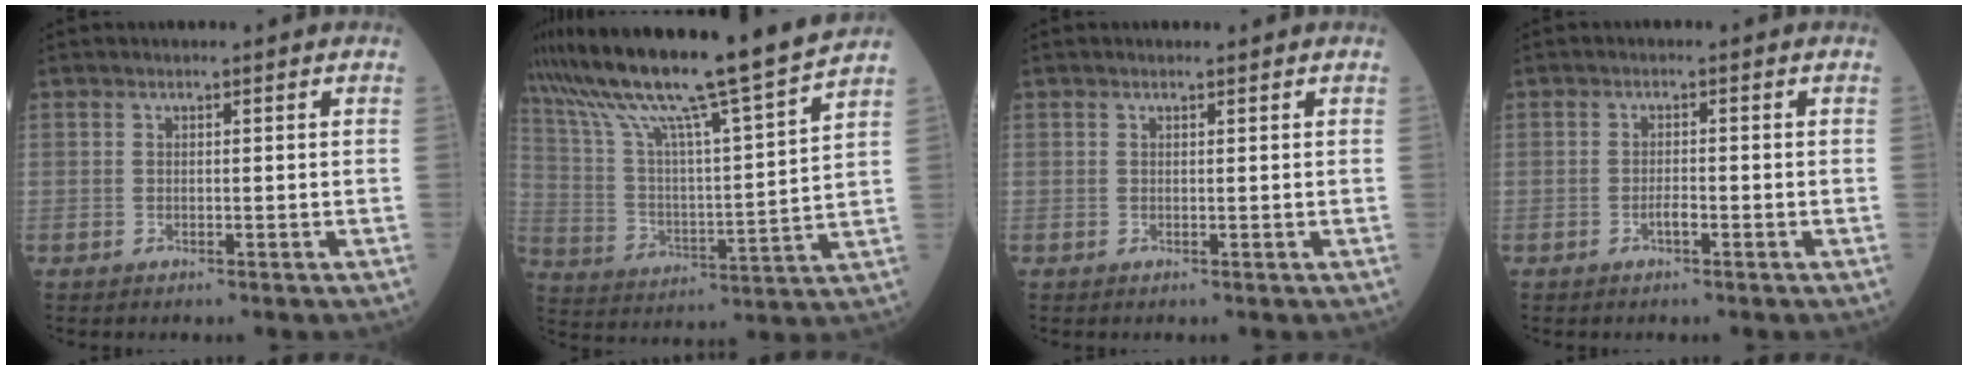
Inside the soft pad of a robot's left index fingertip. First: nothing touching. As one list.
[{"total": 21.2, "force": [17.8, -1.6, 11.4], "torque": [-0.203, -0.018, 0.291]}, {"total": 0.0}, {"total": 1.4, "force": [-0.8, 0.4, 1.1], "torque": [-0.019, 0.003, -0.016]}]